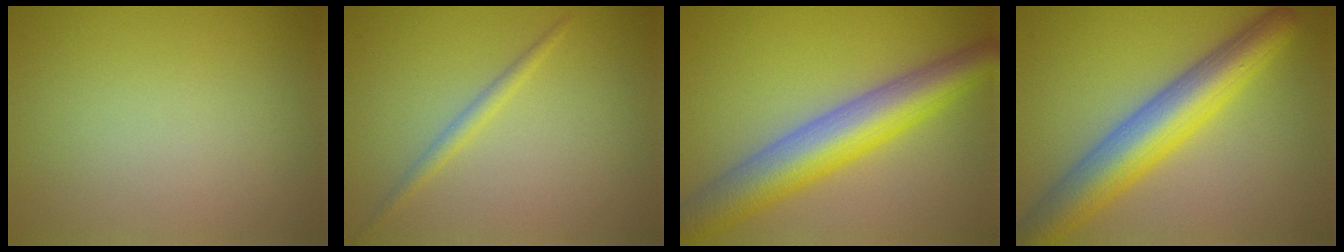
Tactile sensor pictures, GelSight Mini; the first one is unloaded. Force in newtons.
{"total": 1.3, "press": 1.3, "slide": 0.1}
{"total": 8.3, "press": 8.3, "slide": 0.3}
{"total": 7.9, "press": 7.9, "slide": 0.2}